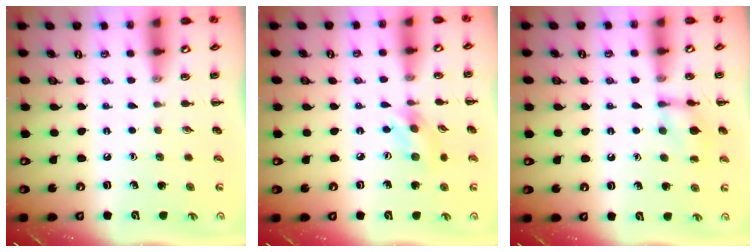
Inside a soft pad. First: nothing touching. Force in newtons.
{"total": 4.1, "press": 4.0, "slide": 0.6}
{"total": 10.1, "press": 10.1, "slide": 0.7}